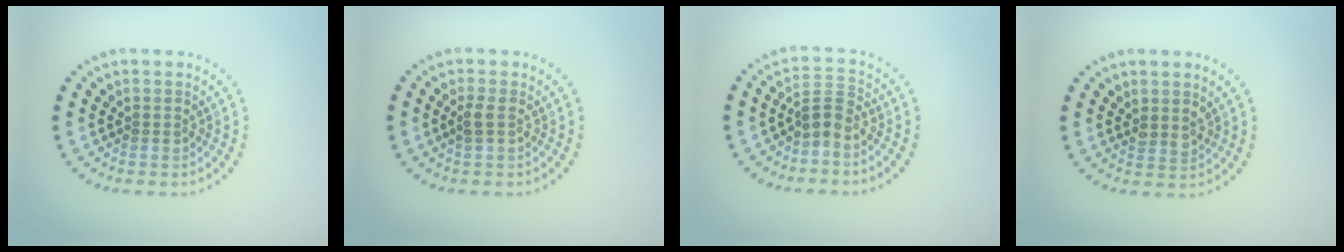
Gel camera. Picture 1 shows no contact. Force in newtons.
{"total": 0.9, "press": 0.8, "slide": 0.3}
{"total": 2.2, "press": 1.5, "slide": 1.6}
{"total": 1.1, "press": 0.9, "slide": 0.6}